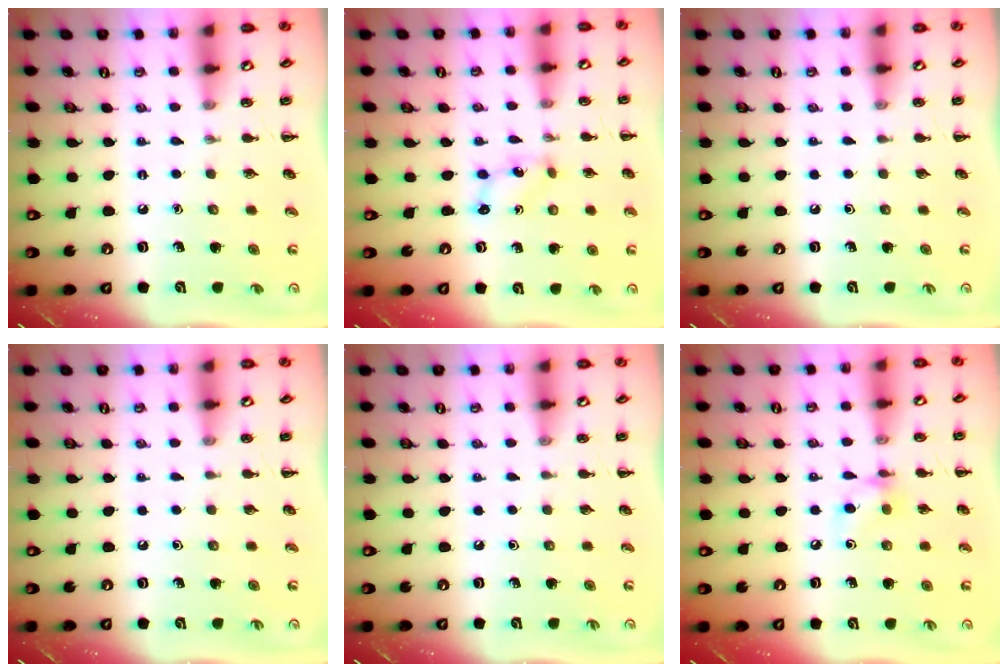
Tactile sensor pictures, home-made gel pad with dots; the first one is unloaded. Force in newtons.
{"total": 1.7, "press": 1.6, "slide": 0.5}
{"total": 0.0}
{"total": 0.0}
{"total": 0.0}
{"total": 6.9, "press": 6.8, "slide": 1.0}